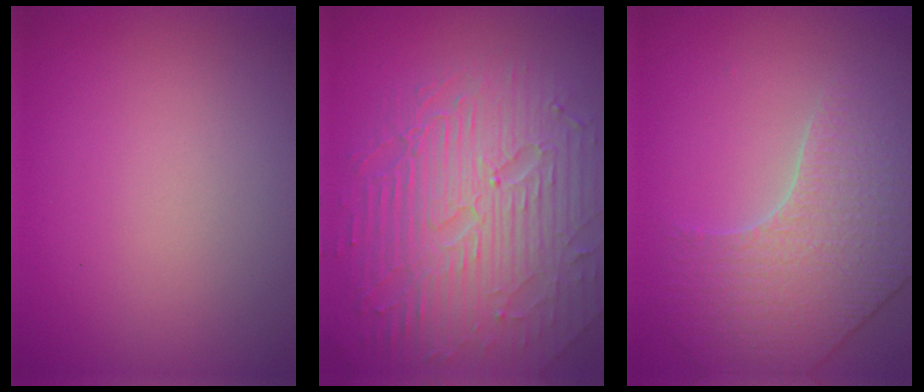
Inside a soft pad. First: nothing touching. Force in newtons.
{"total": 9.7, "press": 6.2, "slide": 7.4}
{"total": 4.0, "press": 4.0, "slide": 0.3}